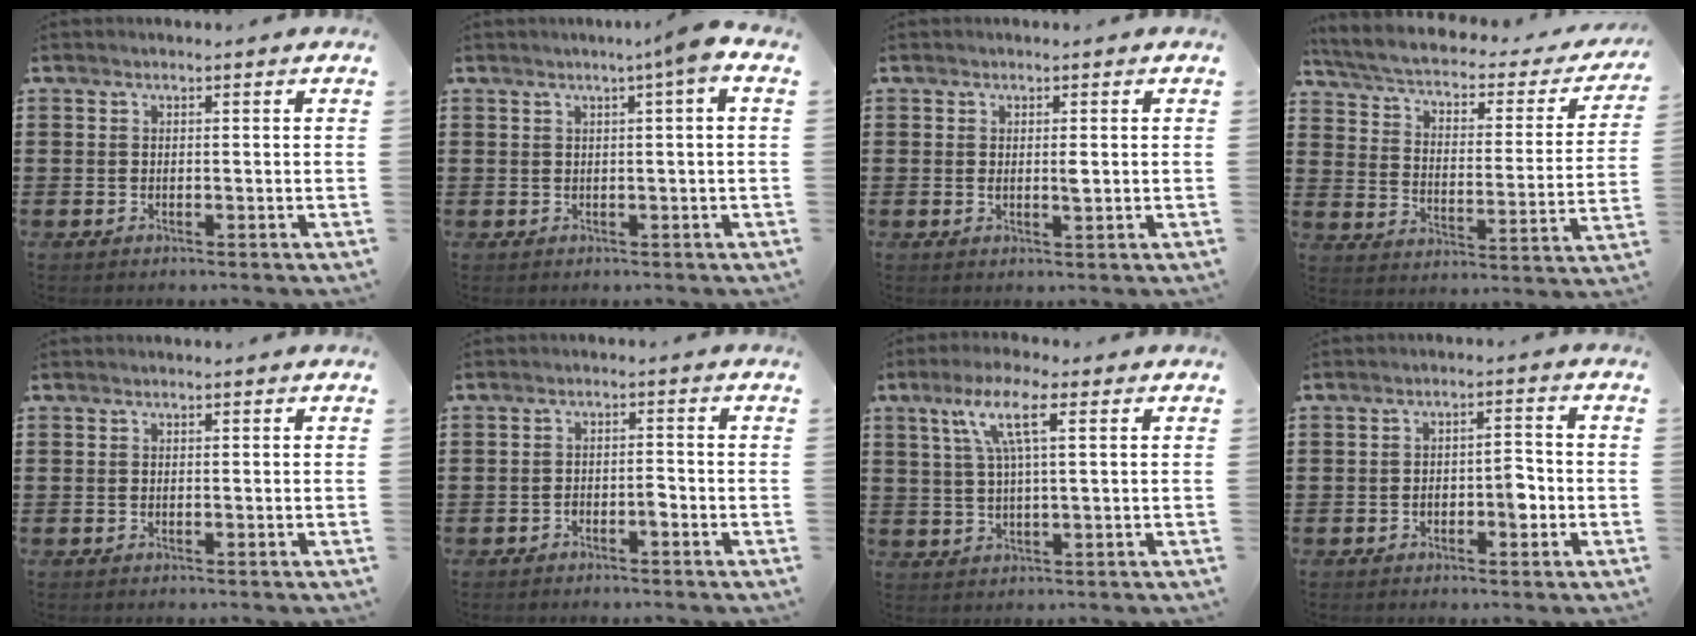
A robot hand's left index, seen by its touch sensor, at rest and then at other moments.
{"total": 2.7, "force": [0.6, -0.4, 2.6], "torque": [-0.047, -0.003, 0.009]}
{"total": 1.5, "force": [0.2, 0.3, 1.4], "torque": [-0.028, 0.000, 0.002]}
{"total": 3.0, "force": [2.0, 0.8, 2.0], "torque": [-0.052, -0.026, 0.025]}
{"total": 0.0}
{"total": 1.9, "force": [-1.4, 0.5, 1.1], "torque": [-0.027, 0.001, -0.028]}
{"total": 7.5, "force": [3.0, 1.6, 6.7], "torque": [-0.137, 0.007, 0.050]}
{"total": 3.7, "force": [-1.1, 1.6, 3.1], "torque": [-0.049, 0.004, -0.024]}